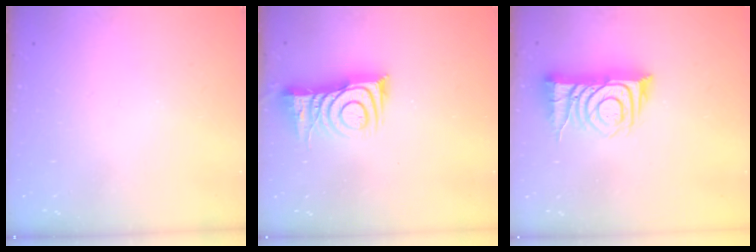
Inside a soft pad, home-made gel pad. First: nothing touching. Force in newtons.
{"total": 10.2, "press": 10.1, "slide": 0.9}
{"total": 12.2, "press": 12.1, "slide": 1.4}